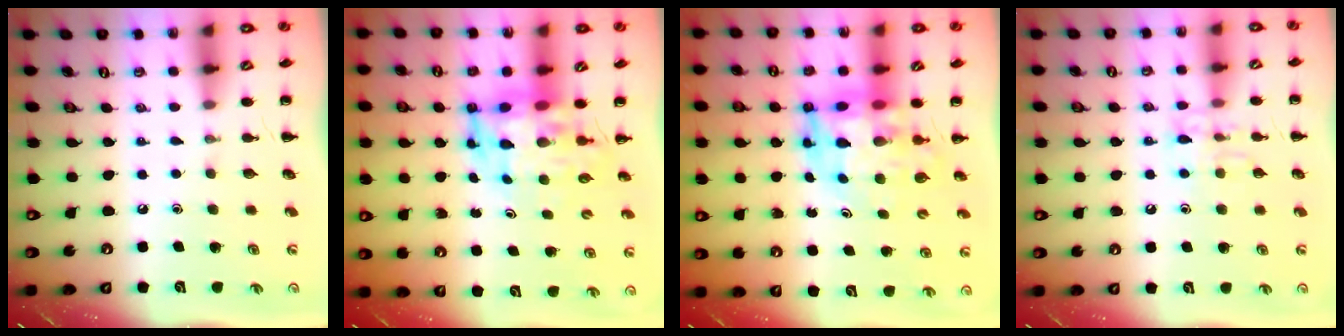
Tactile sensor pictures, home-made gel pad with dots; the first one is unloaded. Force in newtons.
{"total": 7.1, "press": 6.8, "slide": 2.2}
{"total": 9.7, "press": 9.2, "slide": 3.0}
{"total": 7.8, "press": 7.8, "slide": 0.8}